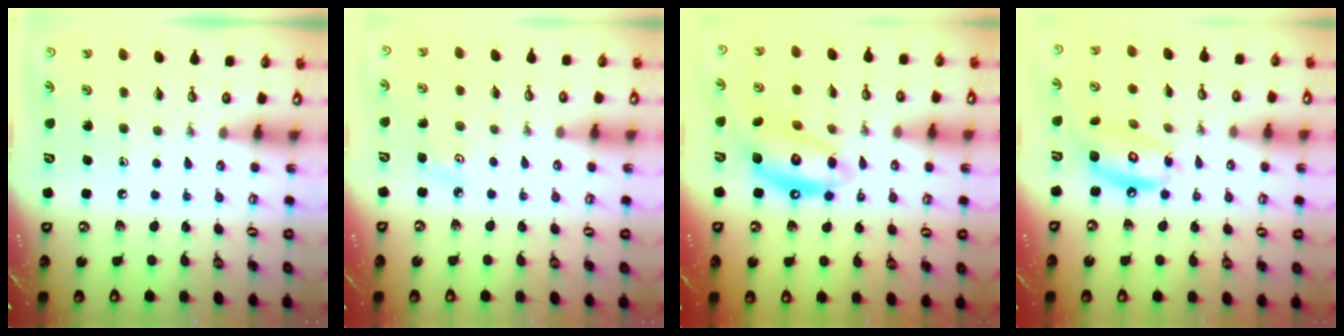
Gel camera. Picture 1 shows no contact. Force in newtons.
{"total": 3.3, "press": 3.2, "slide": 0.5}
{"total": 12.4, "press": 12.3, "slide": 1.4}
{"total": 11.2, "press": 11.1, "slide": 1.2}